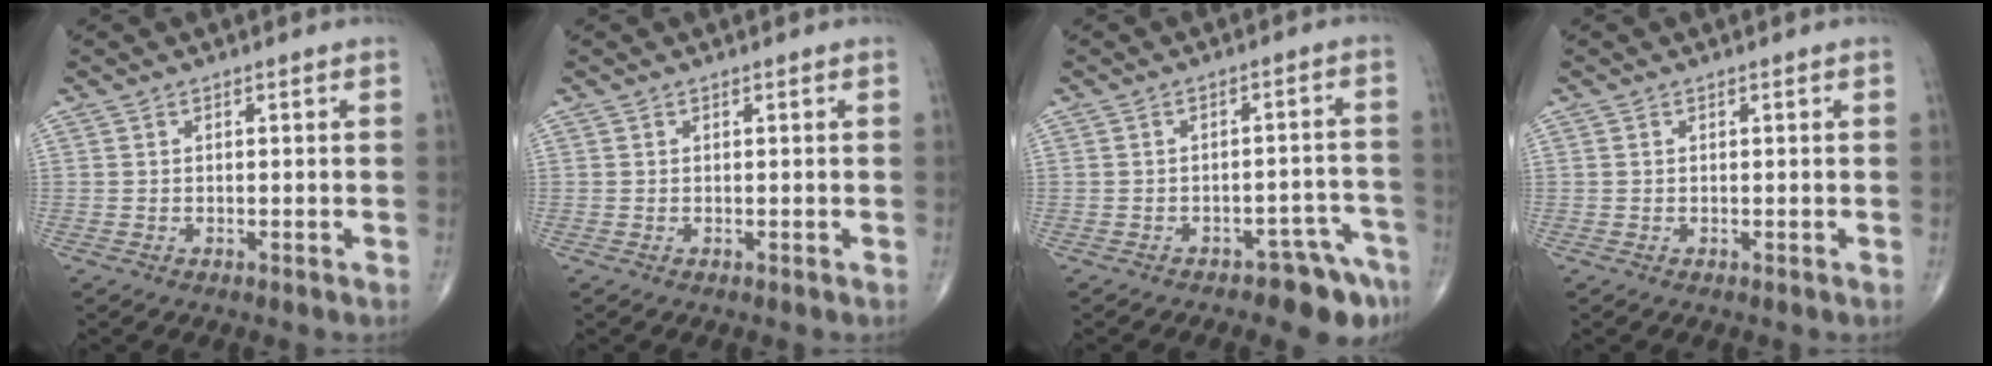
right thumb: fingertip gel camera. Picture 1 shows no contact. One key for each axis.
{"total": 0.0}
{"total": 7.7, "fx": -5.8, "fy": 3.0, "fz": 4.1, "tx": -0.027, "ty": 0.055, "tz": -0.075}
{"total": 0.0}